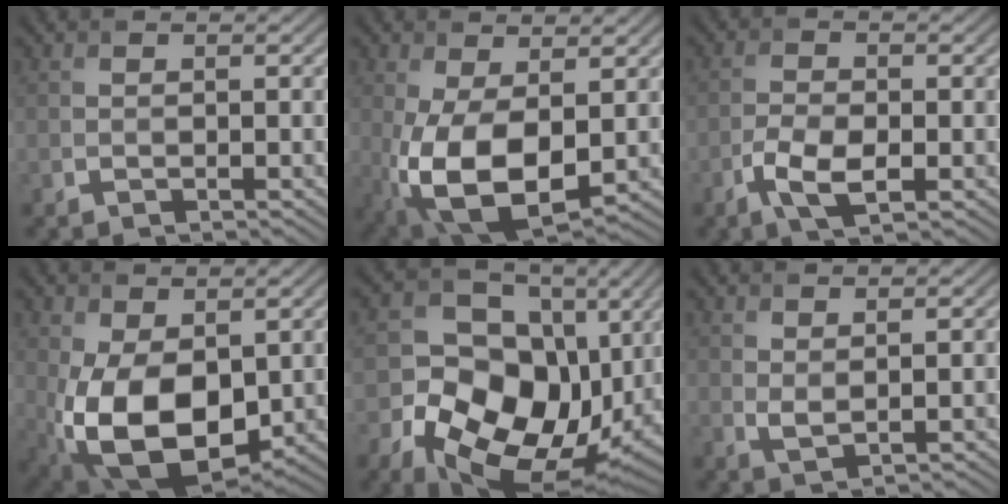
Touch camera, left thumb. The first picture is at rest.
{"total": 11.2, "force": [-1.1, 6.1, 9.3], "torque": [-0.213, -0.019, -0.013]}
{"total": 4.9, "force": [-2.0, 2.2, 3.9], "torque": [-0.085, -0.003, -0.041]}
{"total": 13.6, "force": [-1.2, 8.3, 10.7], "torque": [-0.229, -0.033, -0.009]}
{"total": 16.0, "force": [-2.6, 12.4, 9.8], "torque": [-0.194, -0.050, -0.029]}
{"total": 1.7, "force": [1.2, 0.5, 1.1], "torque": [-0.031, -0.005, 0.027]}